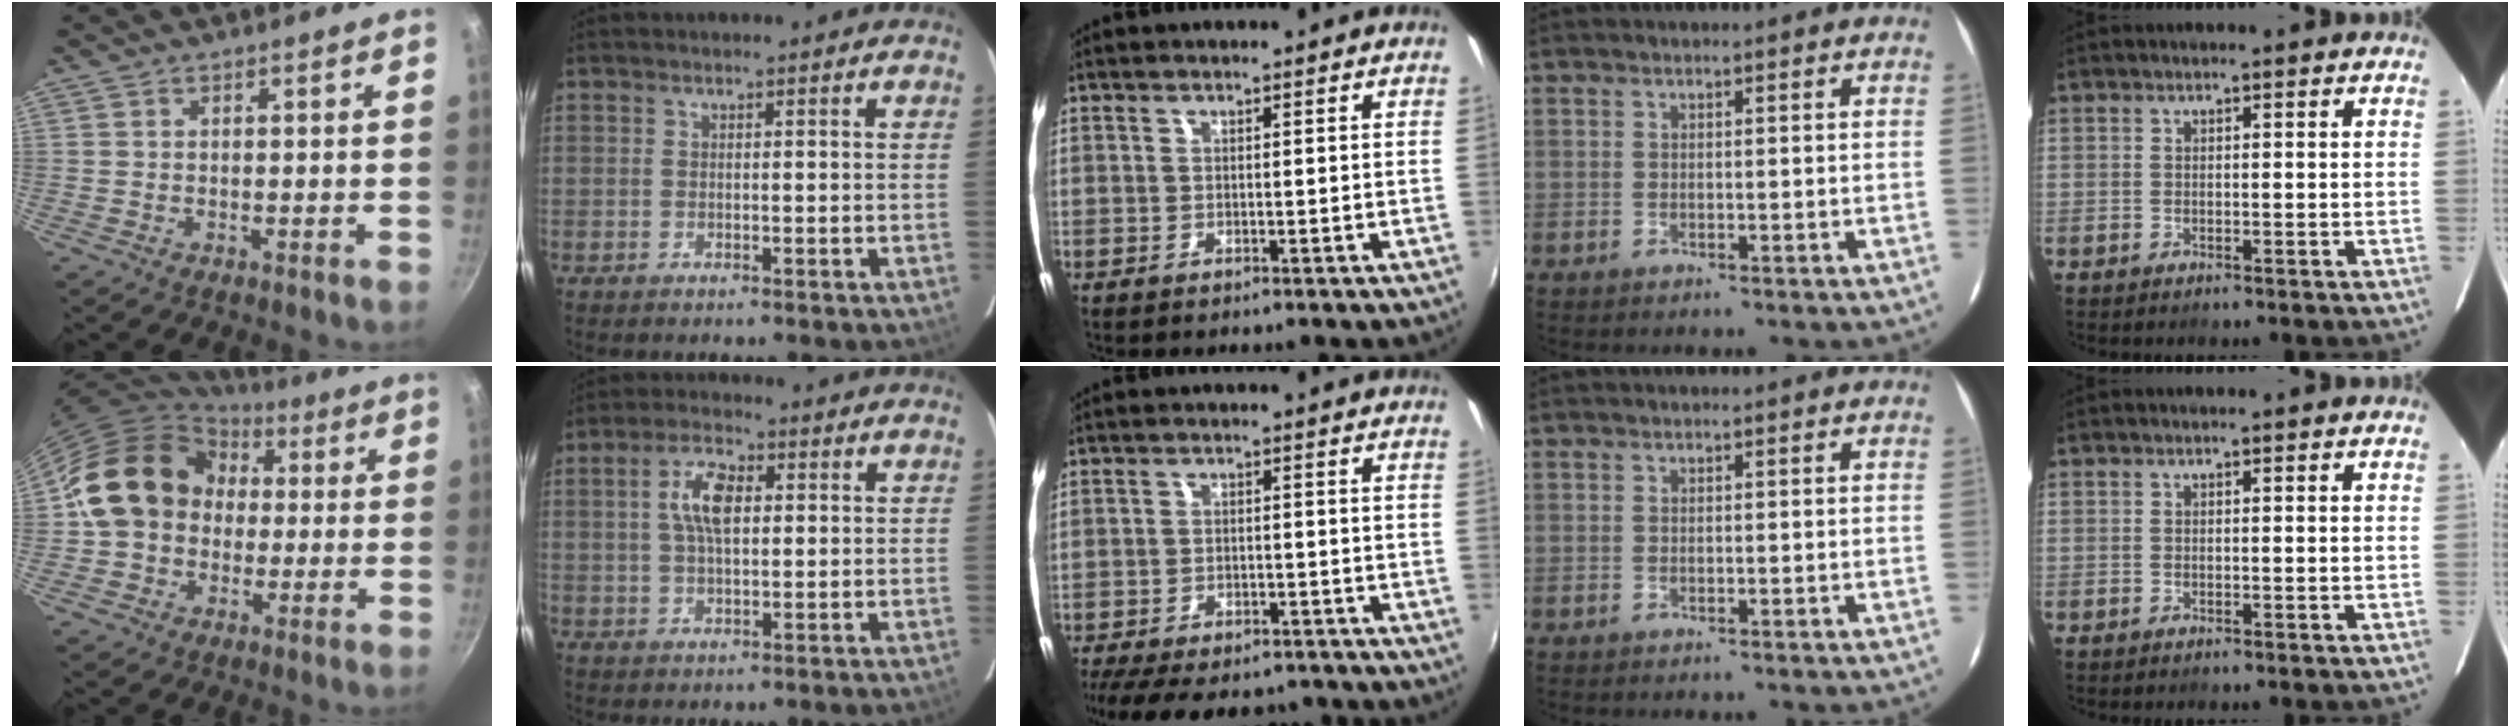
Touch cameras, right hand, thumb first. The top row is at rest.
{"thumb": {"total": 17.4, "force": [2.0, 14.4, 9.7], "torque": [-0.141, 0.039, 0.025]}, "index": {"total": 7.0, "force": [1.5, 3.2, 6.1], "torque": [-0.113, 0.013, 0.028]}, "middle": {"total": 16.6, "force": [-13.7, 5.9, 7.4], "torque": [-0.161, -0.020, -0.189]}}